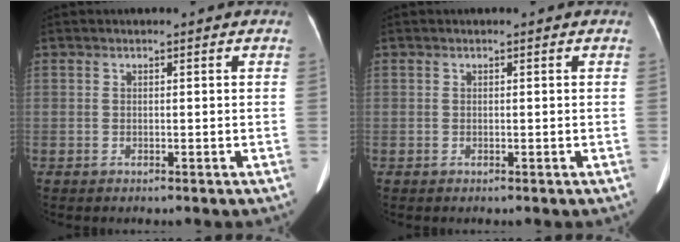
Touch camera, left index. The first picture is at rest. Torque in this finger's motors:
{"motor_torque": [0.03, 0.06, 0.02, 0.01]}